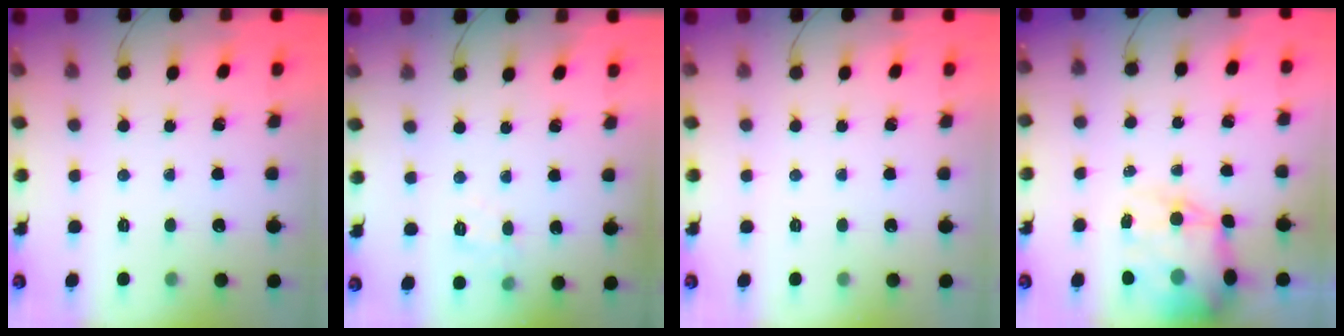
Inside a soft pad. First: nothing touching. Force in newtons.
{"total": 8.3, "press": 8.1, "slide": 1.5}
{"total": 0.0}
{"total": 13.9, "press": 13.6, "slide": 3.2}